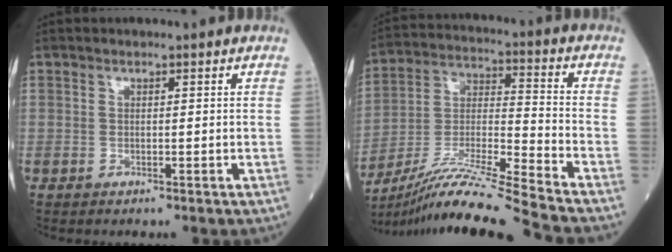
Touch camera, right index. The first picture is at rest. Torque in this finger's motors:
{"motor_torque": [0.13, -0.32, 0.17, 0.07]}